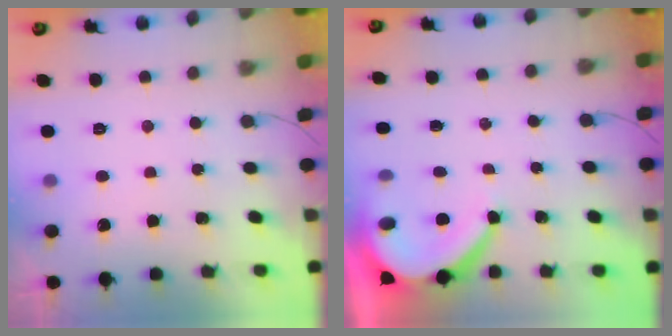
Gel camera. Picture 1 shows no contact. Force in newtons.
{"total": 7.4, "press": 7.3, "slide": 1.0}